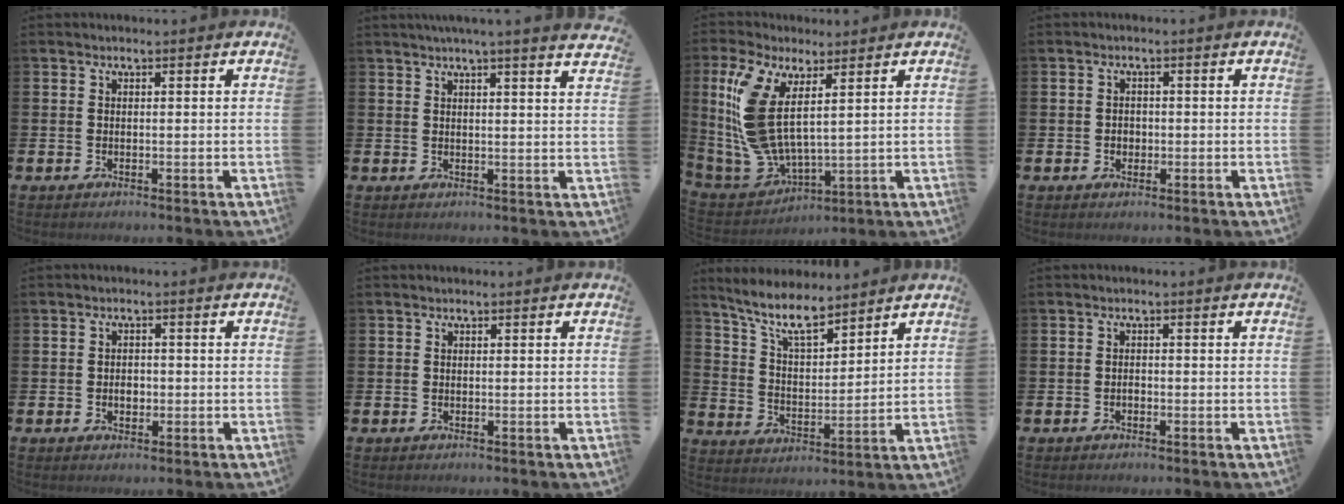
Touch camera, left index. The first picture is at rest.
{"total": 3.2, "force": [3.0, -0.9, 0.9], "torque": [-0.019, -0.014, 0.053]}
{"total": 10.1, "force": [4.0, 4.6, 8.1], "torque": [-0.199, -0.023, 0.072]}
{"total": 1.5, "force": [-0.3, 1.3, 0.6], "torque": [-0.004, 0.005, -0.010]}
{"total": 1.9, "force": [-0.4, 1.5, 1.2], "torque": [-0.006, -0.001, -0.014]}
{"total": 0.0}
{"total": 8.6, "force": [7.2, 2.4, 4.1], "torque": [-0.101, -0.027, 0.128]}
{"total": 0.8, "force": [-0.5, 0.4, 0.5], "torque": [-0.016, 0.003, -0.008]}